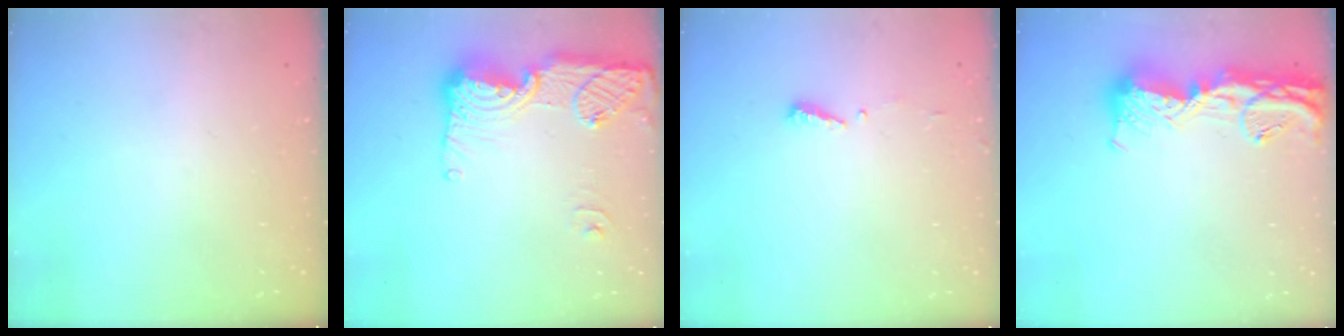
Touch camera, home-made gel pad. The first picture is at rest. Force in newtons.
{"total": 15.7, "press": 15.7, "slide": 1.4}
{"total": 4.4, "press": 4.4, "slide": 0.3}
{"total": 15.2, "press": 15.2, "slide": 1.3}